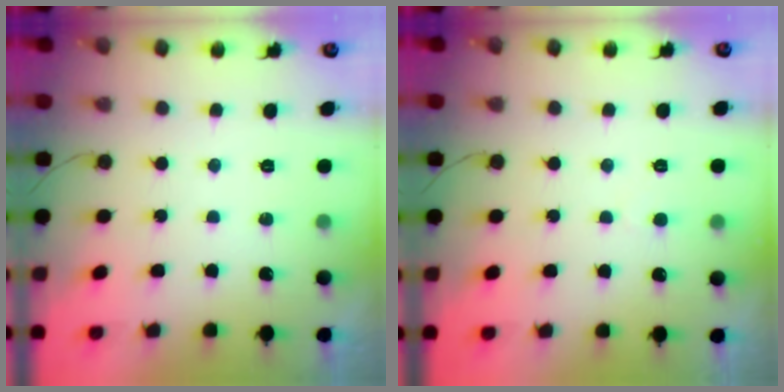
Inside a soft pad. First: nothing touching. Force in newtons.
{"total": 2.5, "press": 2.5, "slide": 0.2}